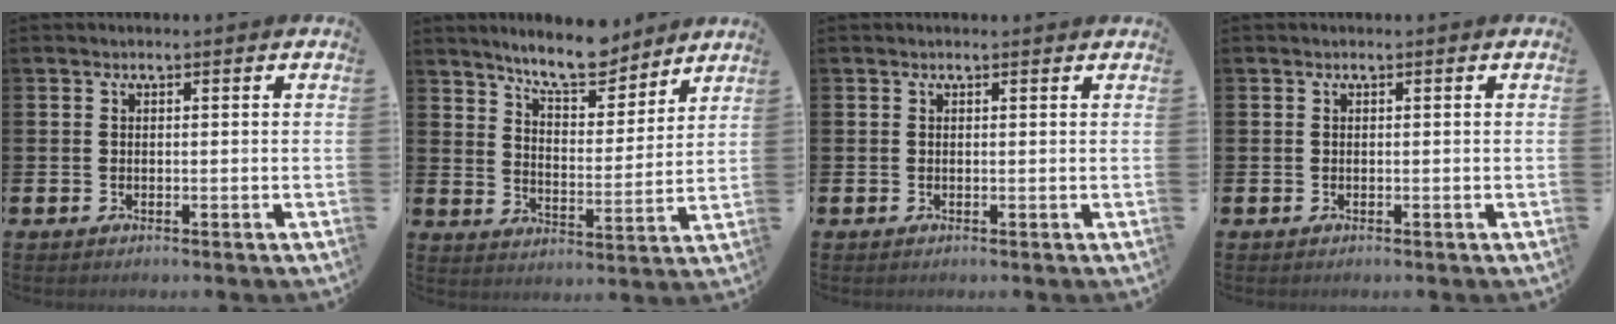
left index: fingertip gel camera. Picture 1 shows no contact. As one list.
[{"total": 9.1, "force": [8.4, 2.1, 2.6], "torque": [-0.069, -0.049, 0.152]}, {"total": 0.0}, {"total": 0.0}]